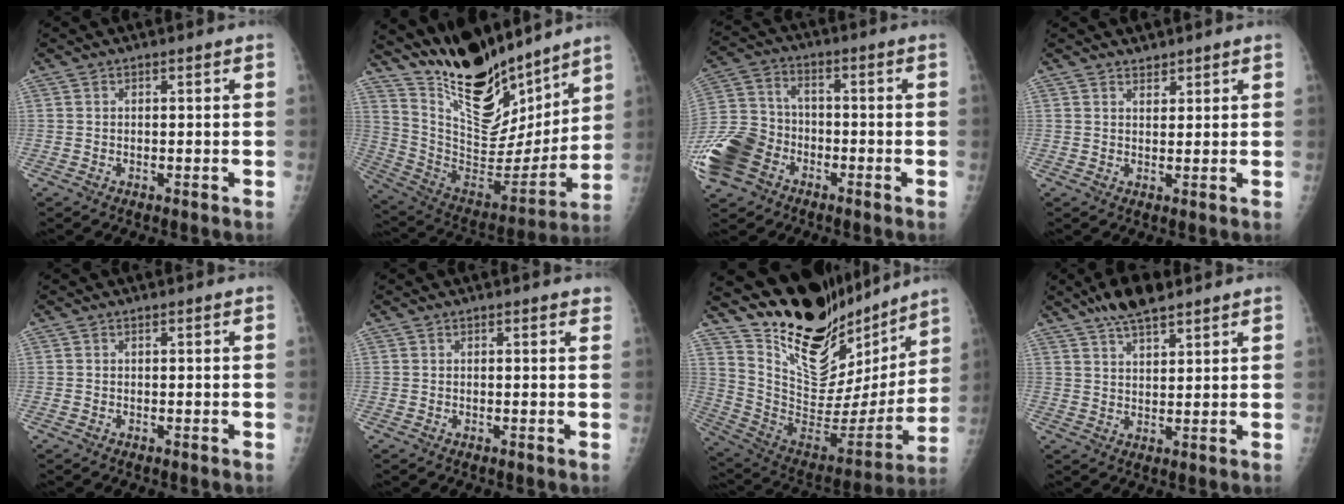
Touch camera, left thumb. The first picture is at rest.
{"total": 22.9, "force": [18.1, 8.1, 11.5], "torque": [-0.155, -0.095, 0.318]}
{"total": 14.7, "force": [-7.4, 10.5, 7.2], "torque": [-0.163, 0.032, -0.145]}
{"total": 1.9, "force": [1.6, 0.9, 0.3], "torque": [0.008, -0.012, 0.024]}
{"total": 0.0}
{"total": 1.1, "force": [0.8, 0.3, 0.6], "torque": [-0.002, 0.000, 0.008]}
{"total": 26.3, "force": [21.2, 10.4, 11.4], "torque": [-0.155, -0.112, 0.343]}
{"total": 7.9, "force": [5.9, 2.4, 4.6], "torque": [-0.072, -0.017, 0.106]}